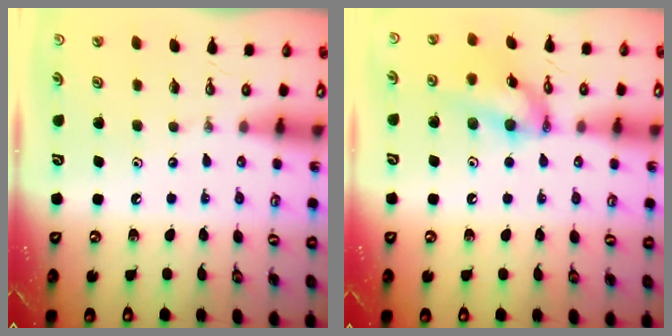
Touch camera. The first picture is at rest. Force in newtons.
{"total": 13.4, "press": 13.4, "slide": 1.2}